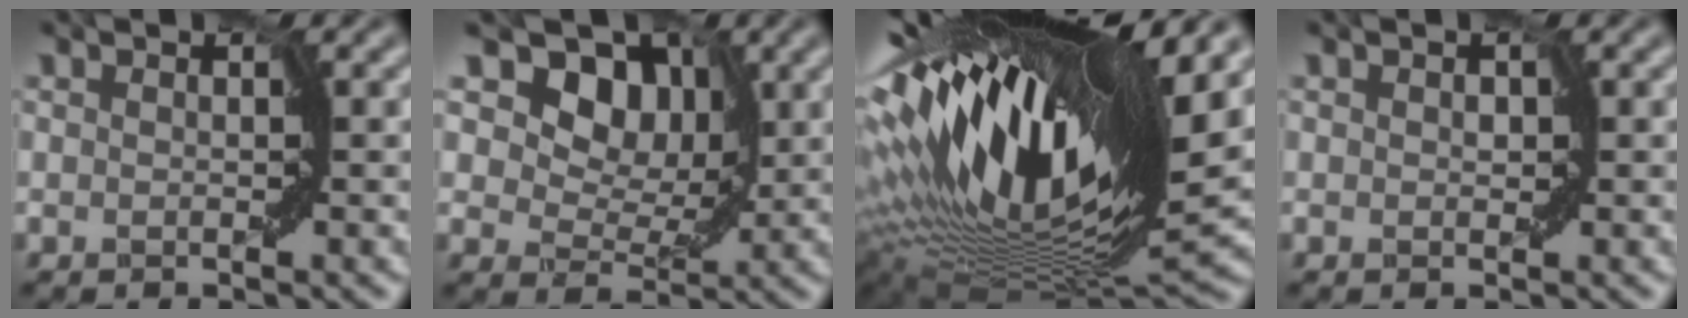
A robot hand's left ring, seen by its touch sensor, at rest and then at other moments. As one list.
[{"total": 11.1, "force": [6.1, 7.3, 5.8], "torque": [-0.081, 0.023, 0.081]}, {"total": 18.6, "force": [6.8, 5.9, 16.3], "torque": [-0.301, 0.017, 0.117]}, {"total": 1.0, "force": [0.4, 0.7, 0.6], "torque": [0.002, 0.001, -0.004]}]